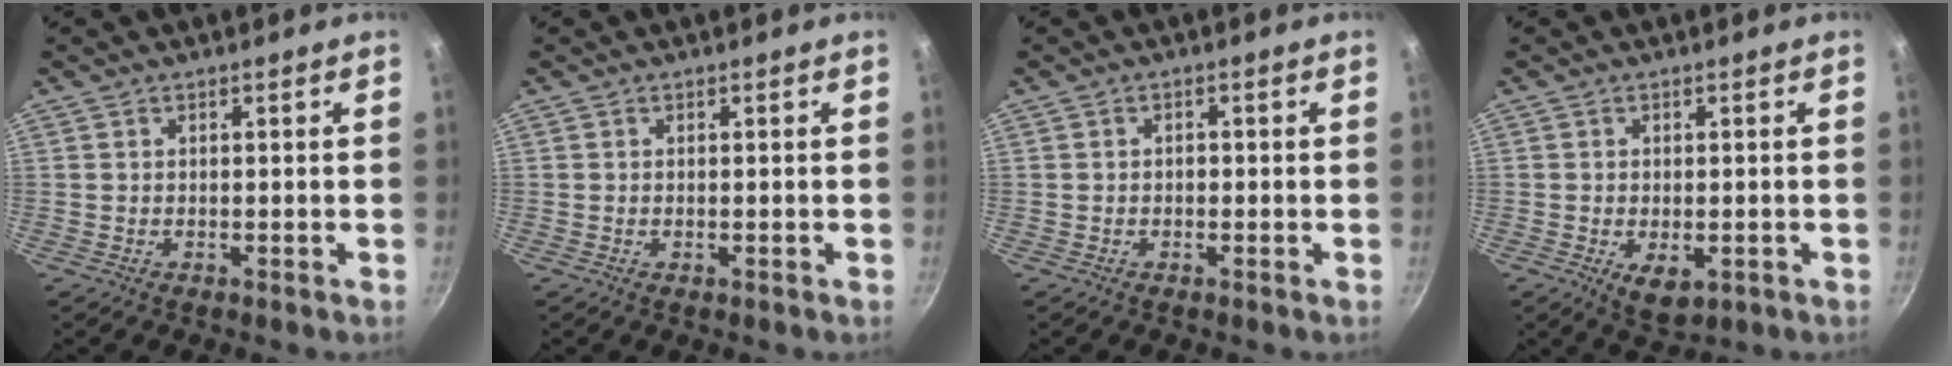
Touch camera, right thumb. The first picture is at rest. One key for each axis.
{"total": 0.0}
{"total": 1.0, "fx": -0.3, "fy": 0.8, "fz": 0.5, "tx": -0.007, "ty": 0.004, "tz": -0.005}
{"total": 5.2, "fx": -1.5, "fy": 2.9, "fz": 4.1, "tx": -0.055, "ty": -0.008, "tz": -0.013}